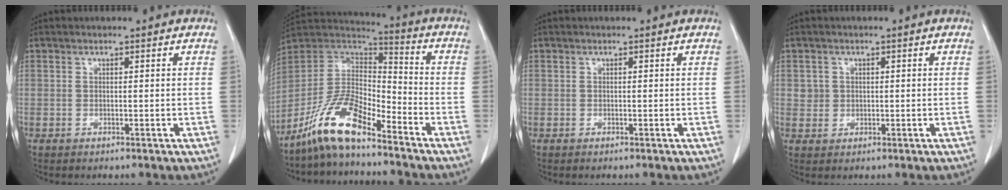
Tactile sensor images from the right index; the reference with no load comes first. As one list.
[{"total": 12.3, "force": [-9.1, 3.1, 7.7], "torque": [-0.157, 0.018, -0.172]}, {"total": 0.0}, {"total": 2.1, "force": [0.4, 2.0, 0.3], "torque": [0.003, 0.003, 0.007]}]